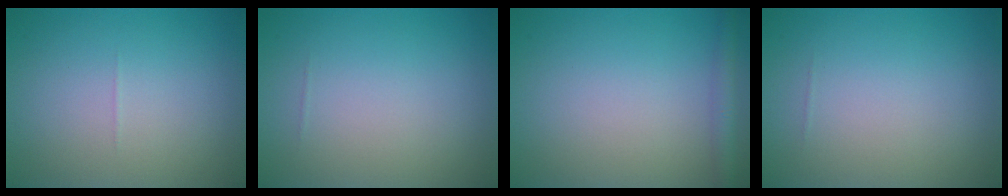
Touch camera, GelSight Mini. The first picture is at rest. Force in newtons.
{"total": 0.0}
{"total": 2.1, "press": 2.1, "slide": 0.1}
{"total": 0.0}